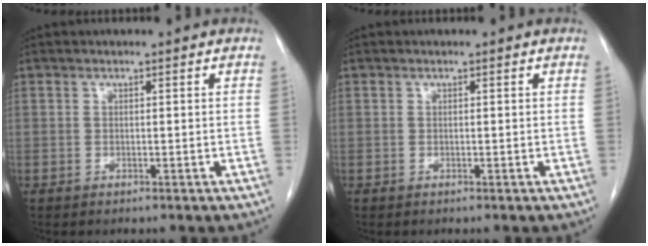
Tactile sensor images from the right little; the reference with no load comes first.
{"total": 0.0}